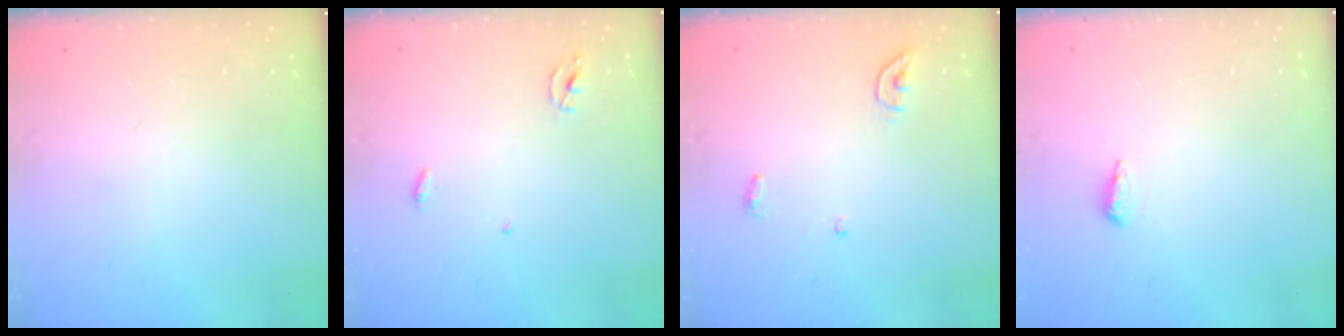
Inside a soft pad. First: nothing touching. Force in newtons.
{"total": 2.5, "press": 2.5, "slide": 0.1}
{"total": 3.9, "press": 3.8, "slide": 0.3}
{"total": 5.6, "press": 5.5, "slide": 1.0}